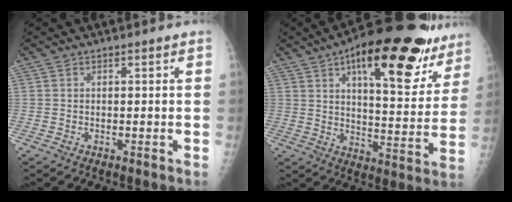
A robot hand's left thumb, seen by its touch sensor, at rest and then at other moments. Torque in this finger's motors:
{"motor_torque": [0.37, 0.47, 1.54, -1.23, 0.17]}